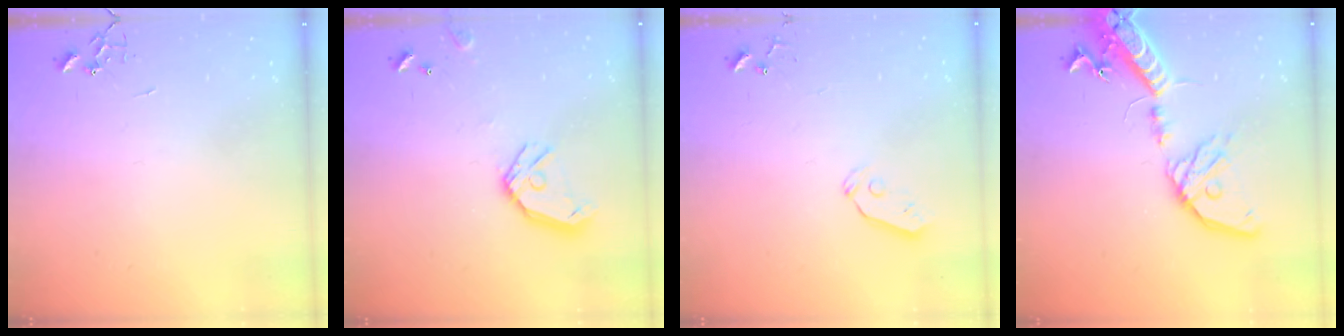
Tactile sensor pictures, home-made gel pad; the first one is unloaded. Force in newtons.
{"total": 13.0, "press": 12.9, "slide": 1.9}
{"total": 4.9, "press": 4.8, "slide": 0.8}
{"total": 19.5, "press": 19.2, "slide": 3.6}